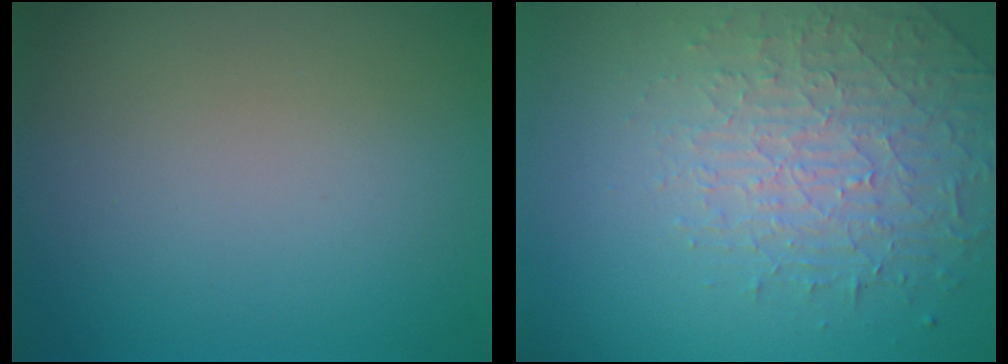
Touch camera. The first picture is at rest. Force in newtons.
{"total": 4.5, "press": 3.2, "slide": 3.1}